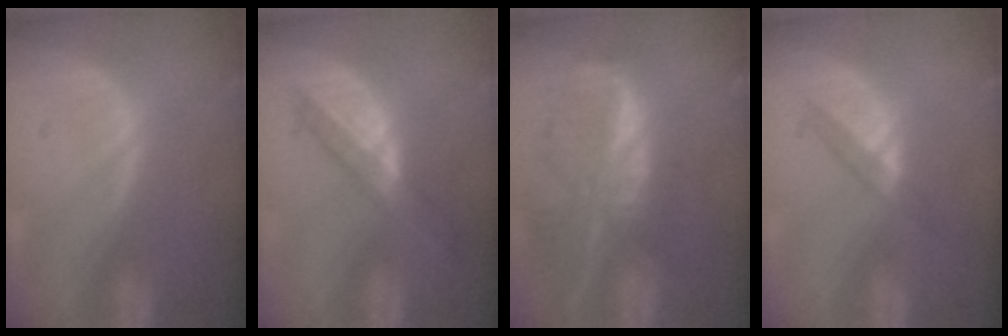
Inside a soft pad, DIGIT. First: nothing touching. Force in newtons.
{"total": 6.0, "press": 5.5, "slide": 2.5}
{"total": 9.3, "press": 8.2, "slide": 4.5}
{"total": 2.9, "press": 2.8, "slide": 1.0}